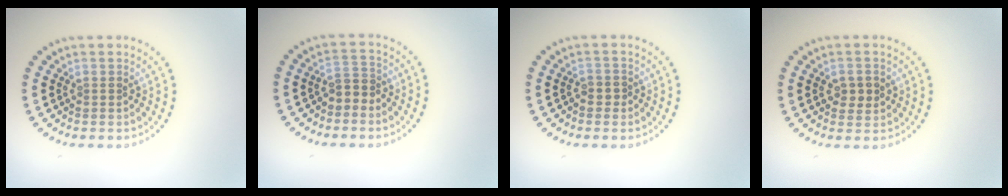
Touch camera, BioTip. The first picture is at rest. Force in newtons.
{"total": 1.8, "press": 1.5, "slide": 0.9}
{"total": 0.7, "press": 0.6, "slide": 0.4}
{"total": 1.9, "press": 1.9, "slide": 0.2}